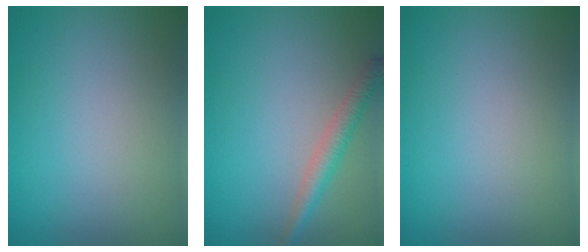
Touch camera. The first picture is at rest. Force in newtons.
{"total": 2.4, "press": 2.4, "slide": 0.1}
{"total": 0.0}